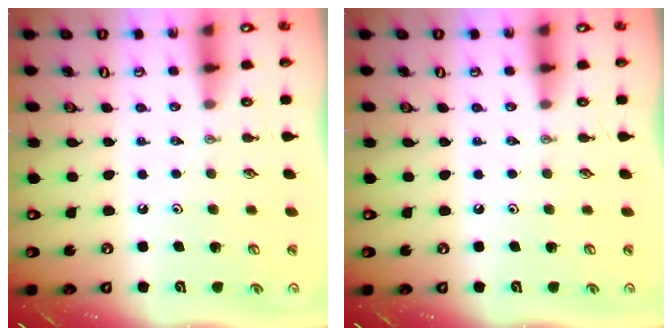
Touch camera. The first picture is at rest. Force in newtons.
{"total": 0.0}